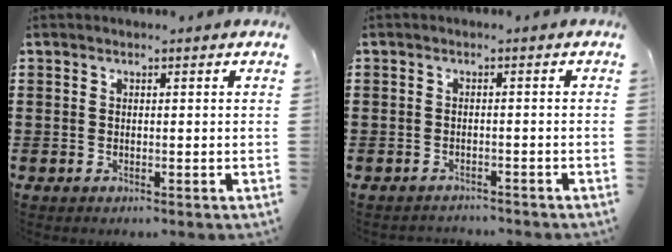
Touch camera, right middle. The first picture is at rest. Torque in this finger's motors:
{"motor_torque": [-0.67, 0.42, -0.42, -0.08]}